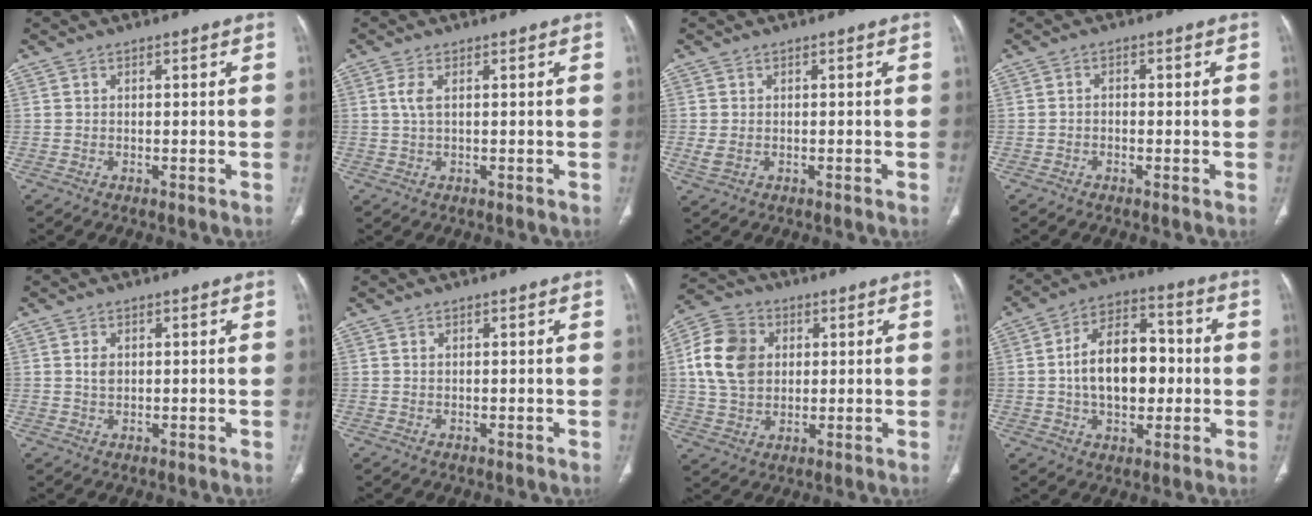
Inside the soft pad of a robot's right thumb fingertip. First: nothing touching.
{"total": 2.3, "force": [0.6, 0.9, 2.1], "torque": [-0.055, 0.006, 0.016]}
{"total": 1.7, "force": [0.0, 1.5, 0.9], "torque": [-0.027, -0.003, 0.001]}
{"total": 0.9, "force": [-0.3, 0.8, 0.3], "torque": [0.000, 0.004, -0.010]}
{"total": 1.9, "force": [0.4, 1.3, 1.2], "torque": [-0.018, -0.002, 0.010]}
{"total": 0.0}
{"total": 12.7, "force": [2.3, 9.9, 7.6], "torque": [-0.126, 0.007, 0.041]}
{"total": 15.3, "force": [-0.2, 9.5, 11.9], "torque": [-0.165, 0.031, -0.004]}